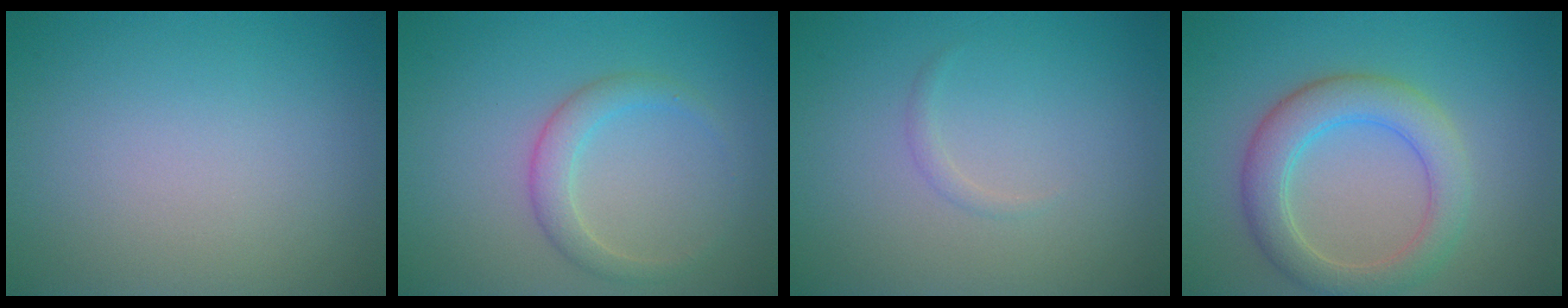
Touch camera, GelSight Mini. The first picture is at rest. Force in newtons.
{"total": 2.3, "press": 2.3, "slide": 0.1}
{"total": 0.6, "press": 0.6, "slide": 0.0}
{"total": 4.9, "press": 4.8, "slide": 0.5}